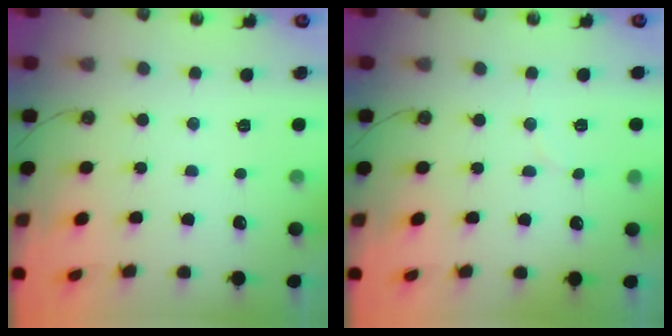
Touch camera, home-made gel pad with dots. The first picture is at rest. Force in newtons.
{"total": 3.9, "press": 3.8, "slide": 1.0}